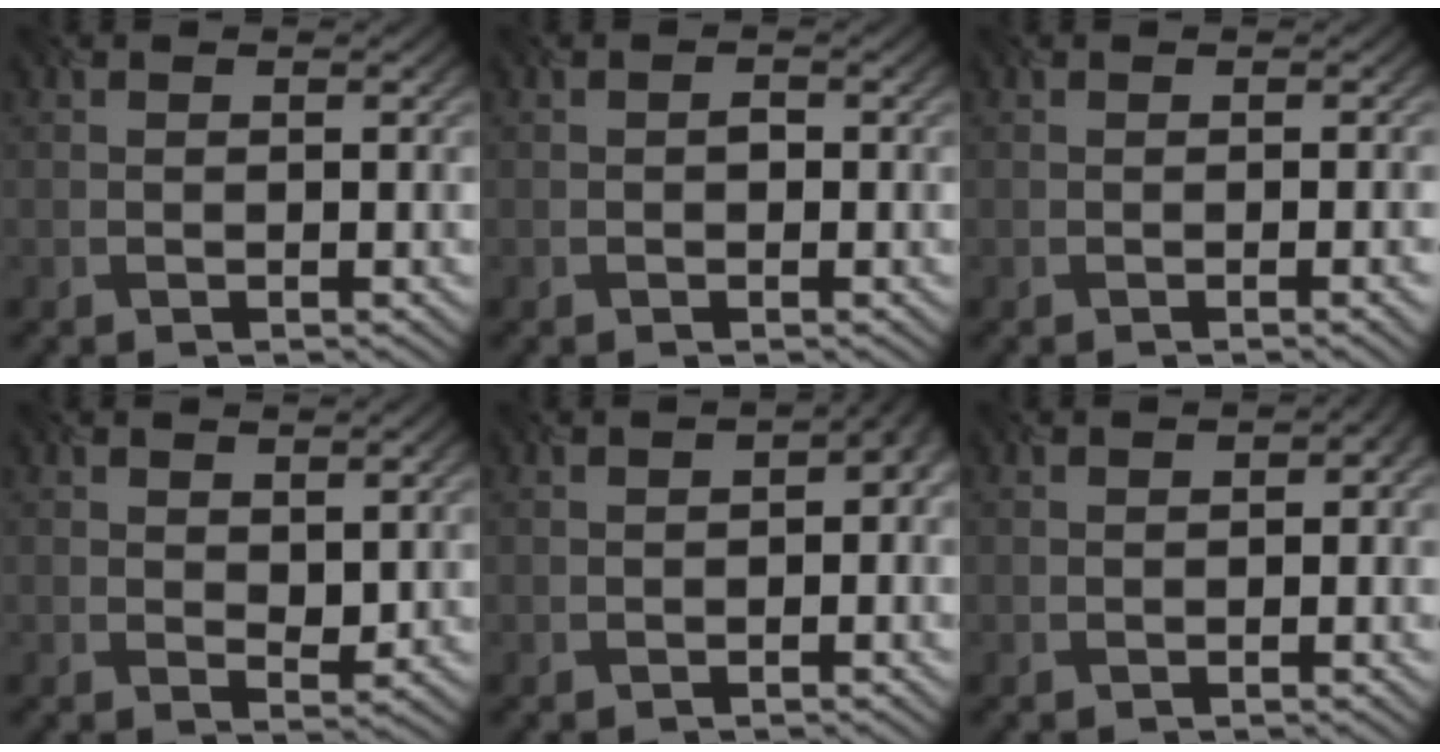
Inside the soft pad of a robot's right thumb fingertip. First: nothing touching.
{"total": 0.5, "force": [-0.4, 0.2, -0.2], "torque": [0.002, 0.004, 0.000]}
{"total": 2.7, "force": [-0.9, 0.8, 2.4], "torque": [-0.018, 0.008, -0.008]}
{"total": 2.1, "force": [0.6, 1.3, 1.5], "torque": [-0.029, 0.003, 0.026]}
{"total": 3.7, "force": [-0.9, 1.9, 3.0], "torque": [-0.025, 0.006, 0.005]}
{"total": 1.9, "force": [-0.4, 1.0, 1.5], "torque": [-0.018, 0.004, 0.004]}